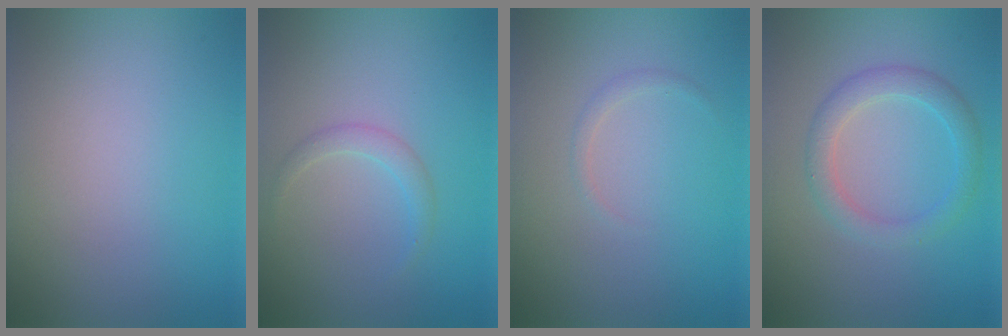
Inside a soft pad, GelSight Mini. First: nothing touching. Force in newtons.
{"total": 1.3, "press": 1.2, "slide": 0.2}
{"total": 0.7, "press": 0.7, "slide": 0.1}
{"total": 2.8, "press": 2.8, "slide": 0.1}